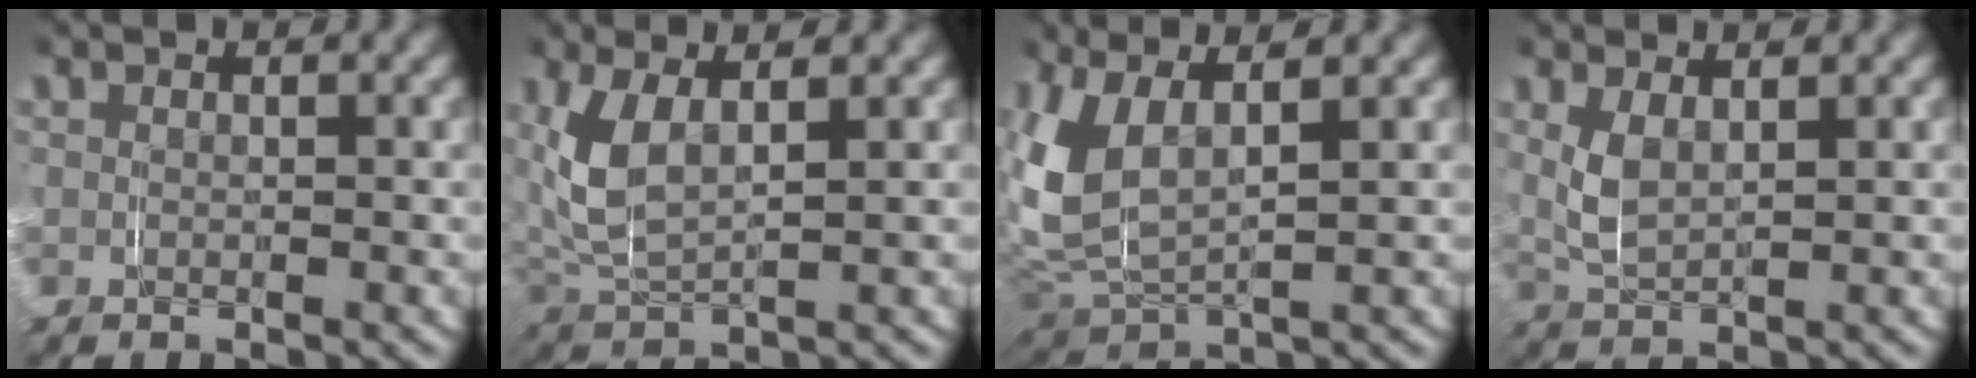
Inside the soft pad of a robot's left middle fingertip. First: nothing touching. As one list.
[{"total": 4.5, "force": [1.1, 2.4, 3.7], "torque": [-0.113, -0.005, 0.022]}, {"total": 7.7, "force": [1.4, 4.9, 5.8], "torque": [-0.179, -0.009, 0.025]}, {"total": 3.4, "force": [1.0, 1.9, 2.6], "torque": [-0.082, -0.012, 0.023]}]